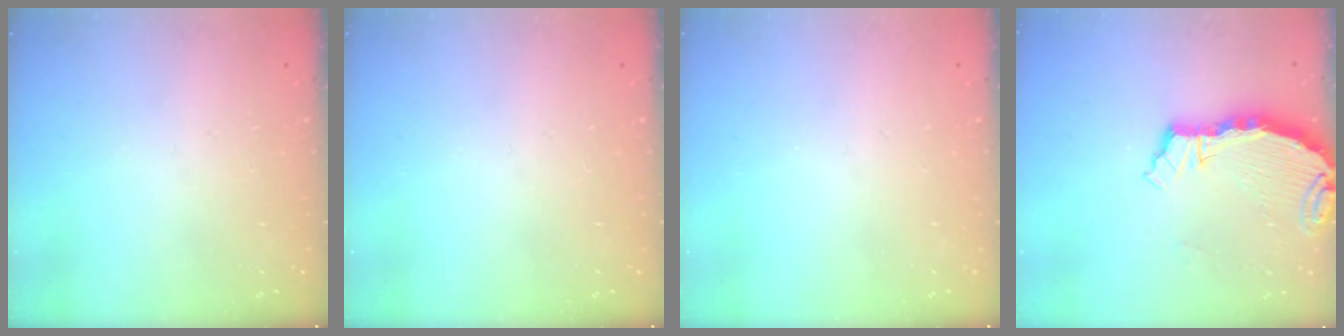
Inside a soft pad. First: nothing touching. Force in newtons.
{"total": 0.0}
{"total": 0.0}
{"total": 5.9, "press": 5.8, "slide": 0.7}